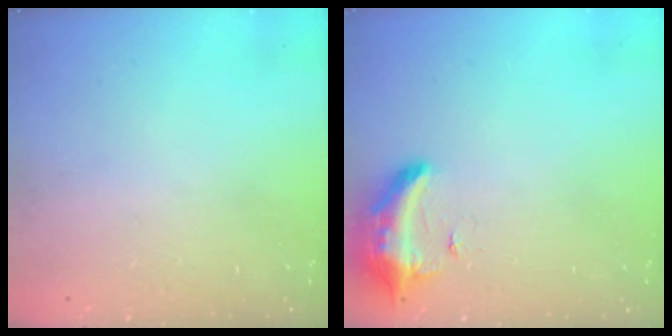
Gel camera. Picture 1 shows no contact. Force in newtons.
{"total": 10.4, "press": 9.8, "slide": 3.5}